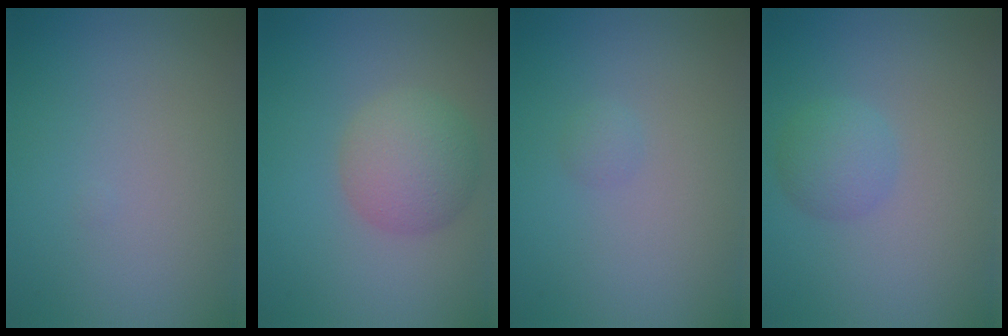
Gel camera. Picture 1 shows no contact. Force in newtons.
{"total": 4.3, "press": 4.3, "slide": 0.1}
{"total": 0.6, "press": 0.6, "slide": 0.1}
{"total": 2.2, "press": 2.2, "slide": 0.0}